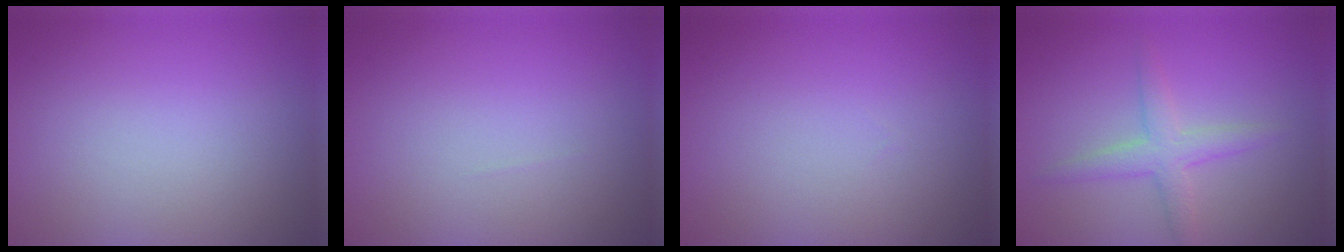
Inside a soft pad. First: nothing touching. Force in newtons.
{"total": 0.0}
{"total": 0.0}
{"total": 2.7, "press": 2.7, "slide": 0.1}